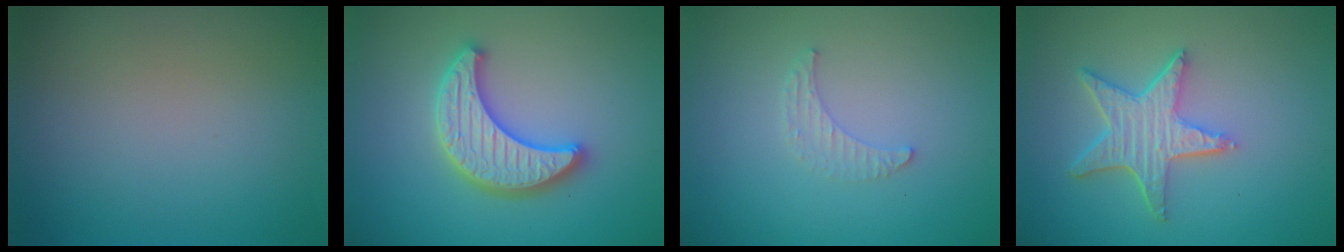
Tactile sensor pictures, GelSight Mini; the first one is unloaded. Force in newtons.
{"total": 4.4, "press": 4.3, "slide": 0.9}
{"total": 1.3, "press": 1.3, "slide": 0.4}
{"total": 5.1, "press": 4.1, "slide": 3.1}